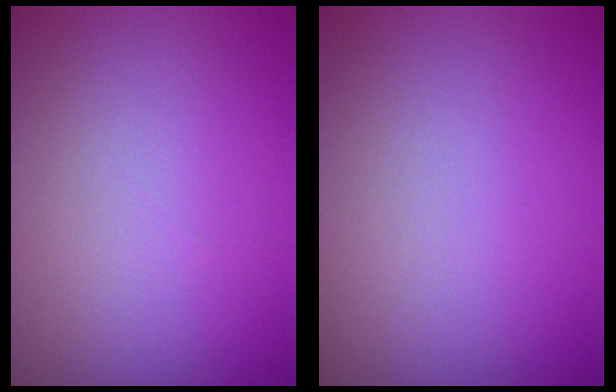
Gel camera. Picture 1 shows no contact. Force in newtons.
{"total": 0.0}